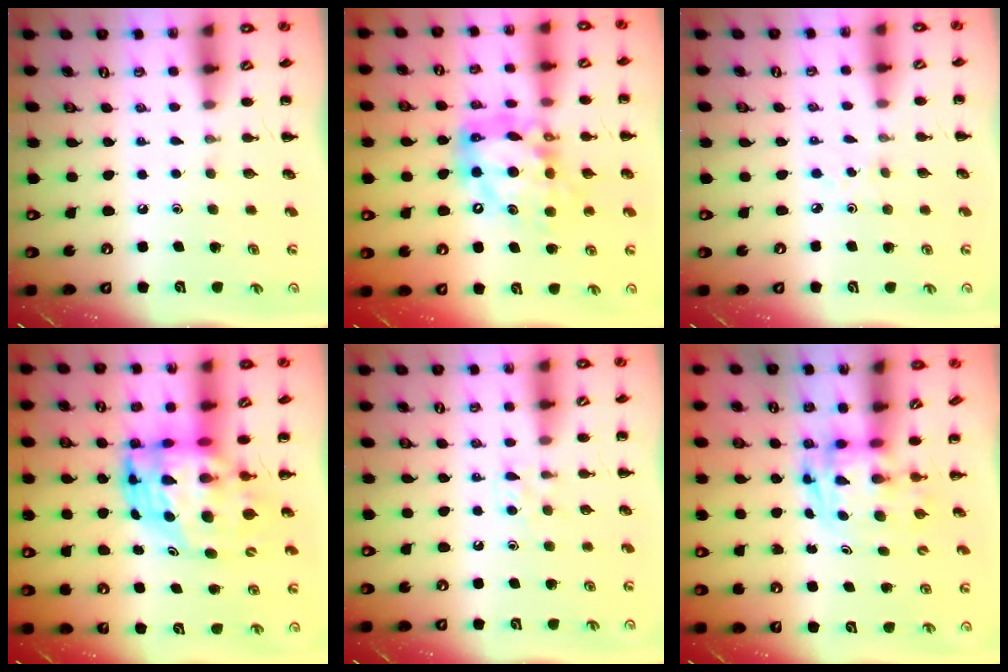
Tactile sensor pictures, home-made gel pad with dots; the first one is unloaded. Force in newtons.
{"total": 16.2, "press": 15.6, "slide": 4.3}
{"total": 1.5, "press": 1.4, "slide": 0.6}
{"total": 9.1, "press": 8.9, "slide": 2.1}
{"total": 3.7, "press": 3.5, "slide": 1.2}
{"total": 2.6, "press": 2.6, "slide": 0.5}